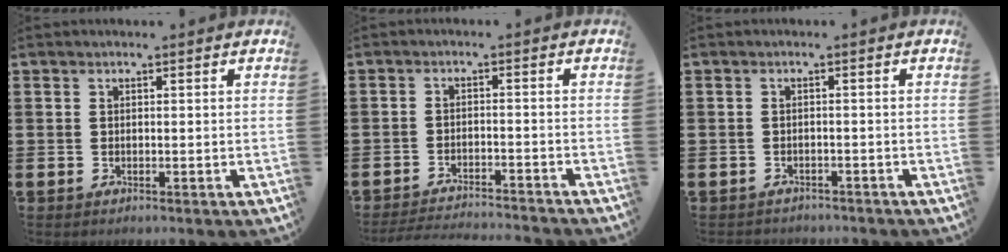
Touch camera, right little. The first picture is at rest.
{"total": 2.7, "force": [-2.7, -0.2, 0.2], "torque": [-0.003, 0.003, -0.057]}
{"total": 1.0, "force": [-1.0, 0.2, -0.1], "torque": [-0.001, 0.001, -0.022]}